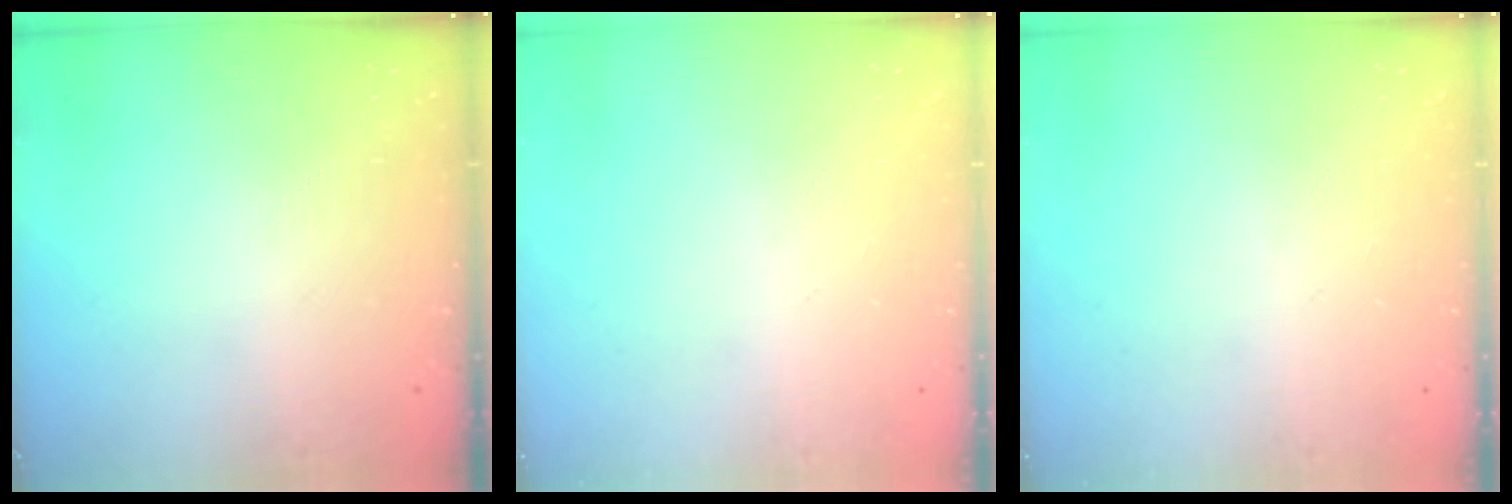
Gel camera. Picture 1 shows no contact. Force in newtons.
{"total": 0.0}
{"total": 0.0}